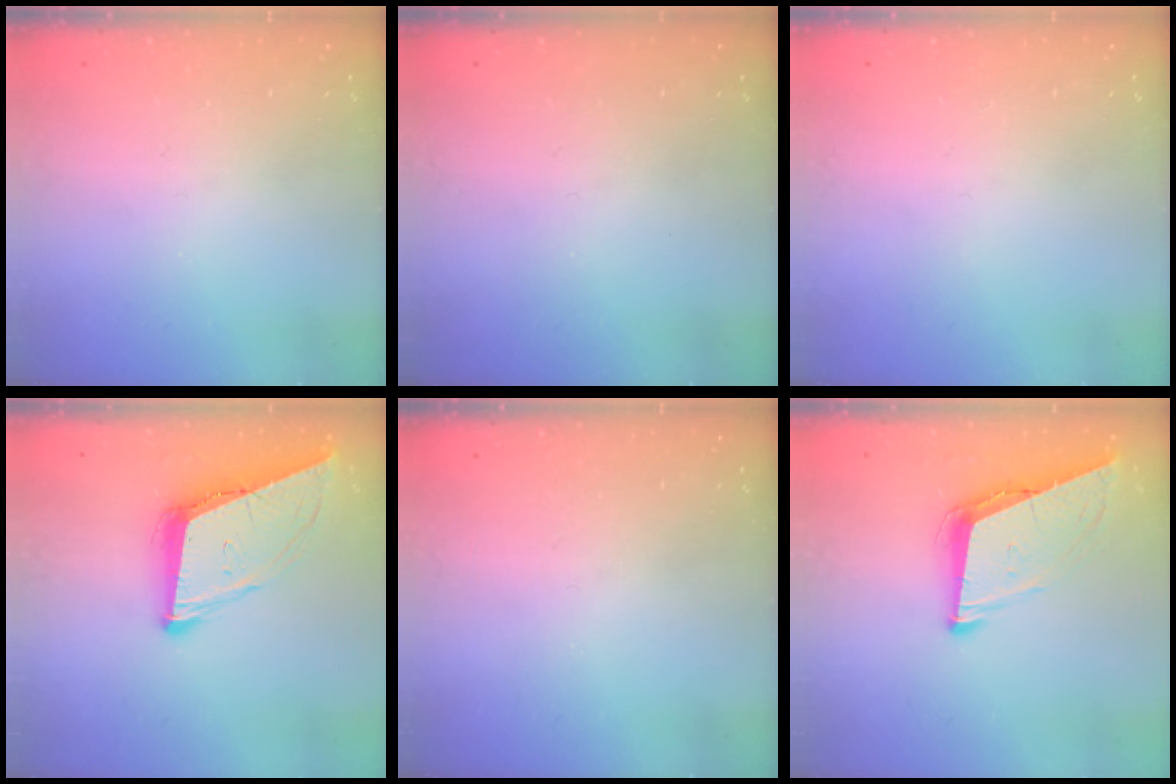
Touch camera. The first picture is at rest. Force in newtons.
{"total": 0.0}
{"total": 0.0}
{"total": 10.9, "press": 10.3, "slide": 3.6}
{"total": 0.0}
{"total": 9.2, "press": 8.7, "slide": 2.9}